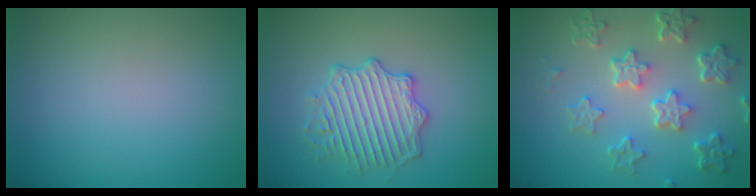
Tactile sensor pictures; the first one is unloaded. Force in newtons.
{"total": 4.0, "press": 3.8, "slide": 1.2}
{"total": 5.9, "press": 4.4, "slide": 3.9}